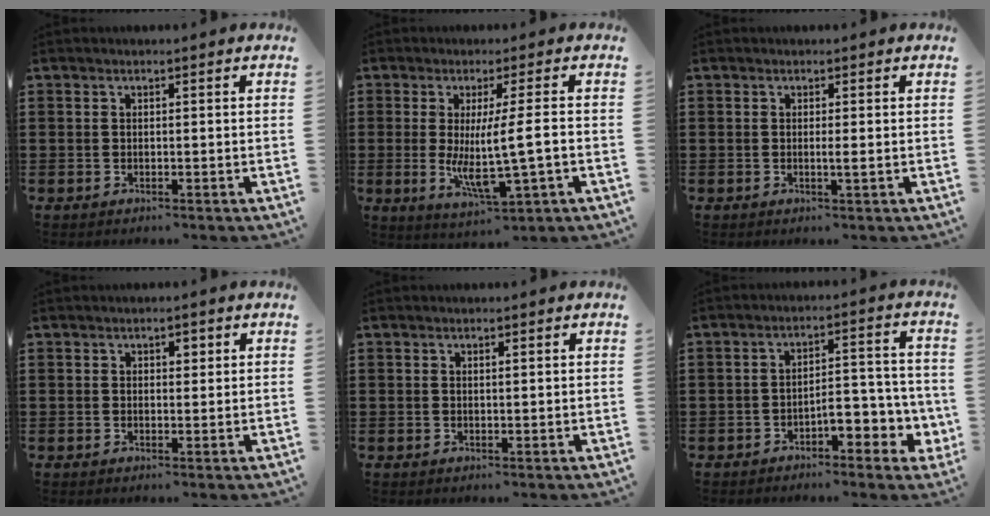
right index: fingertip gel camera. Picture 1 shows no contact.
{"total": 8.8, "force": [-0.7, 0.9, 8.7], "torque": [-0.179, -0.022, -0.017]}
{"total": 1.1, "force": [0.0, -0.1, 1.1], "torque": [-0.022, -0.003, -0.002]}
{"total": 1.2, "force": [0.5, 0.8, 0.7], "torque": [-0.007, 0.005, 0.007]}
{"total": 0.7, "force": [0.3, 0.1, 0.6], "torque": [-0.012, 0.001, 0.005]}
{"total": 5.0, "force": [-2.5, 2.3, 3.7], "torque": [-0.049, -0.001, -0.052]}